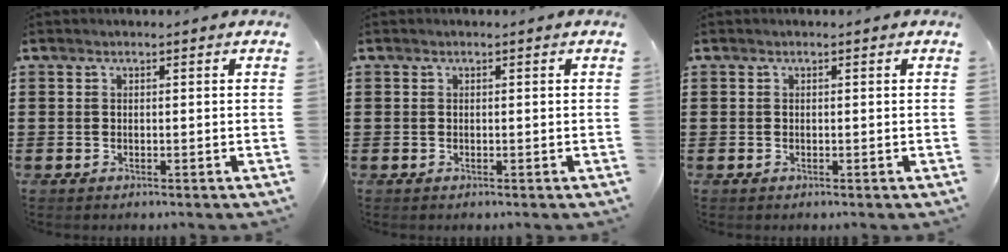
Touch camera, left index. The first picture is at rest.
{"total": 0.0}
{"total": 0.0}